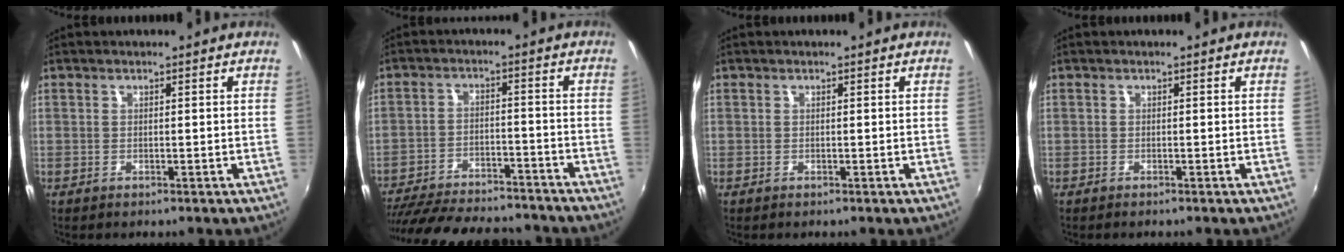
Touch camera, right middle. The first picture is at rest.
{"total": 22.6, "force": [-19.6, 6.4, 9.4], "torque": [-0.198, -0.012, -0.276]}
{"total": 0.0}
{"total": 0.0}